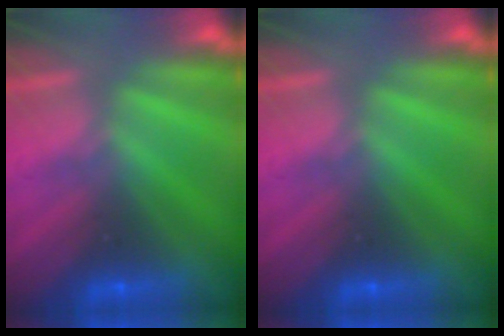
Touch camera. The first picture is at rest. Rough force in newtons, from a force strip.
{"total": 0.0}